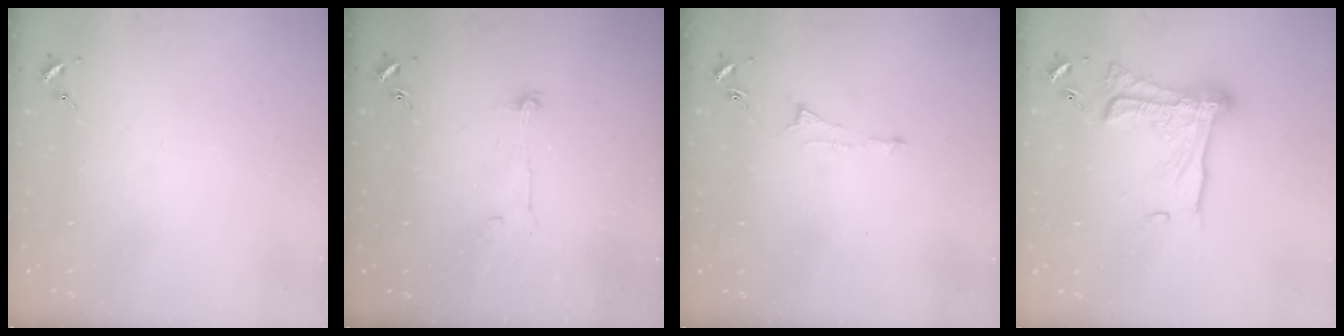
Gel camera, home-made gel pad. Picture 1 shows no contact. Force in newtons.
{"total": 5.8, "press": 5.8, "slide": 0.5}
{"total": 4.9, "press": 4.9, "slide": 0.4}
{"total": 18.8, "press": 18.7, "slide": 1.1}